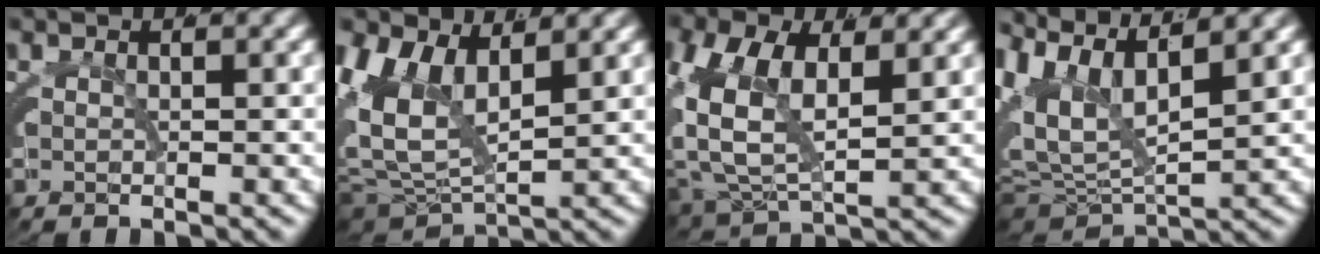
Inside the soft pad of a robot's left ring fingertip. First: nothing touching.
{"total": 7.7, "force": [0.8, 5.8, 5.0], "torque": [-0.107, -0.008, 0.011]}
{"total": 8.6, "force": [0.8, 6.5, 5.6], "torque": [-0.138, -0.026, 0.015]}
{"total": 10.3, "force": [2.1, 7.8, 6.4], "torque": [-0.131, -0.003, 0.024]}